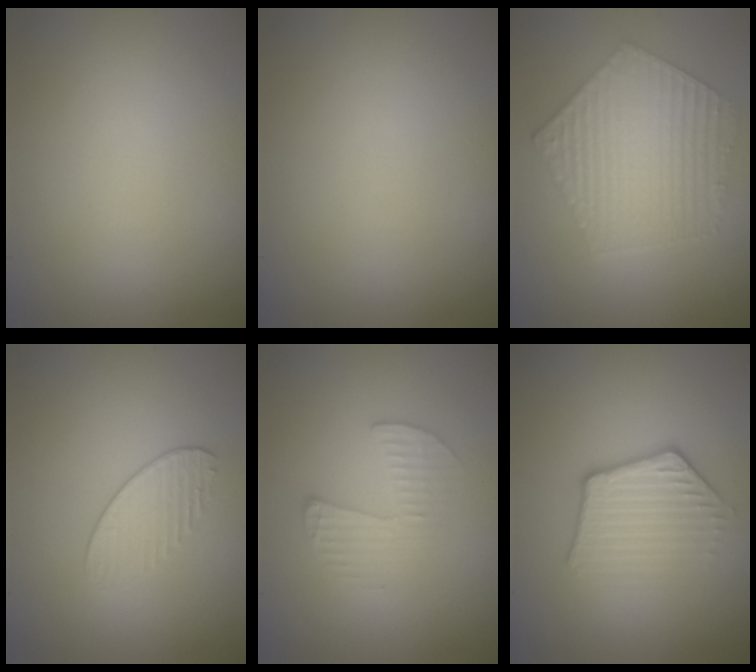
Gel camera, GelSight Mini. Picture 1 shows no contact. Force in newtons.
{"total": 0.0}
{"total": 6.1, "press": 4.9, "slide": 3.6}
{"total": 1.6, "press": 1.1, "slide": 1.2}
{"total": 2.3, "press": 2.3, "slide": 0.3}
{"total": 3.9, "press": 2.9, "slide": 2.5}